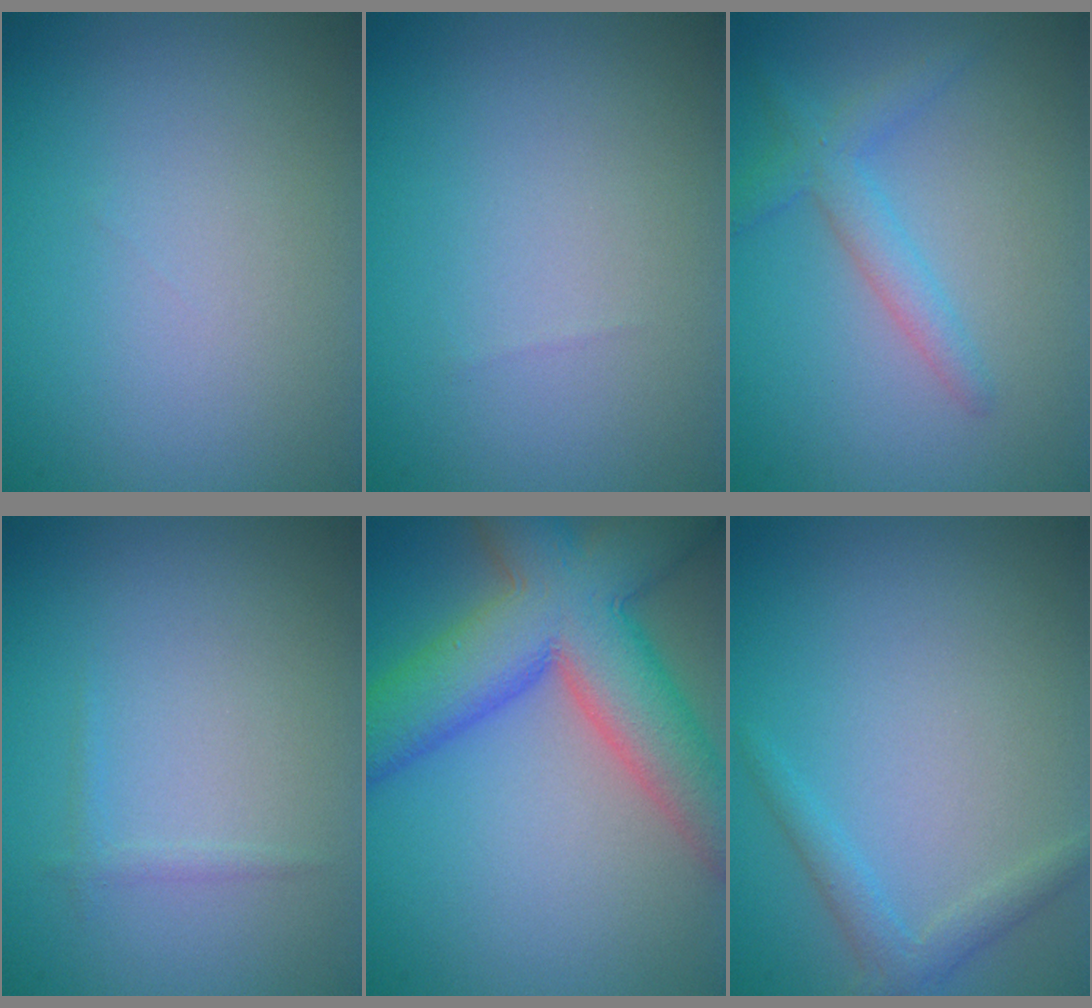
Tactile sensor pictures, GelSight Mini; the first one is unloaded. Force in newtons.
{"total": 0.0}
{"total": 2.4, "press": 2.4, "slide": 0.2}
{"total": 0.6, "press": 0.6, "slide": 0.0}
{"total": 10.7, "press": 10.7, "slide": 0.5}
{"total": 1.7, "press": 1.7, "slide": 0.1}